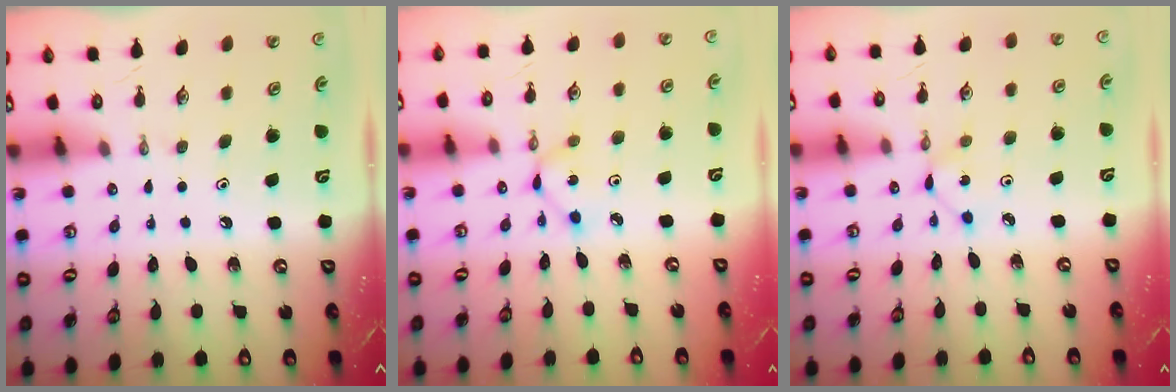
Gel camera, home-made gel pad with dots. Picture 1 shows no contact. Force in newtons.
{"total": 2.3, "press": 2.3, "slide": 0.1}
{"total": 2.3, "press": 2.3, "slide": 0.3}